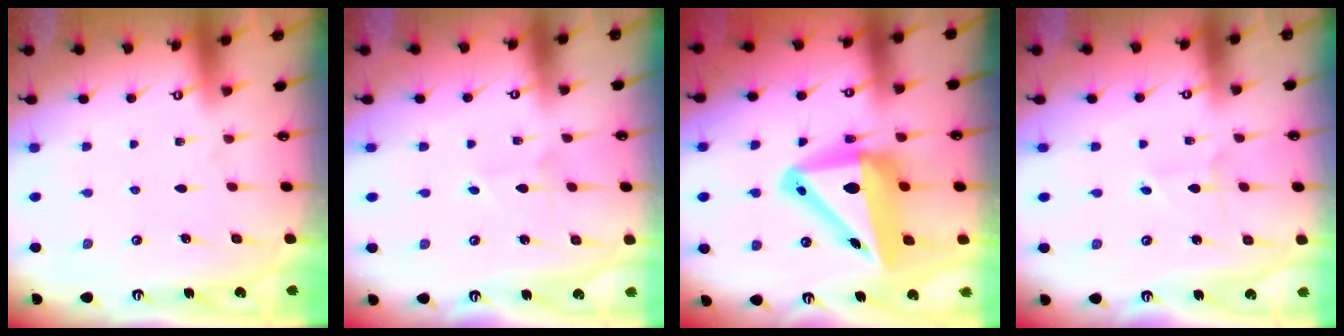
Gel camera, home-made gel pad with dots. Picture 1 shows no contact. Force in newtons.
{"total": 2.2, "press": 2.1, "slide": 0.3}
{"total": 15.2, "press": 14.9, "slide": 3.2}
{"total": 2.0, "press": 2.0, "slide": 0.1}